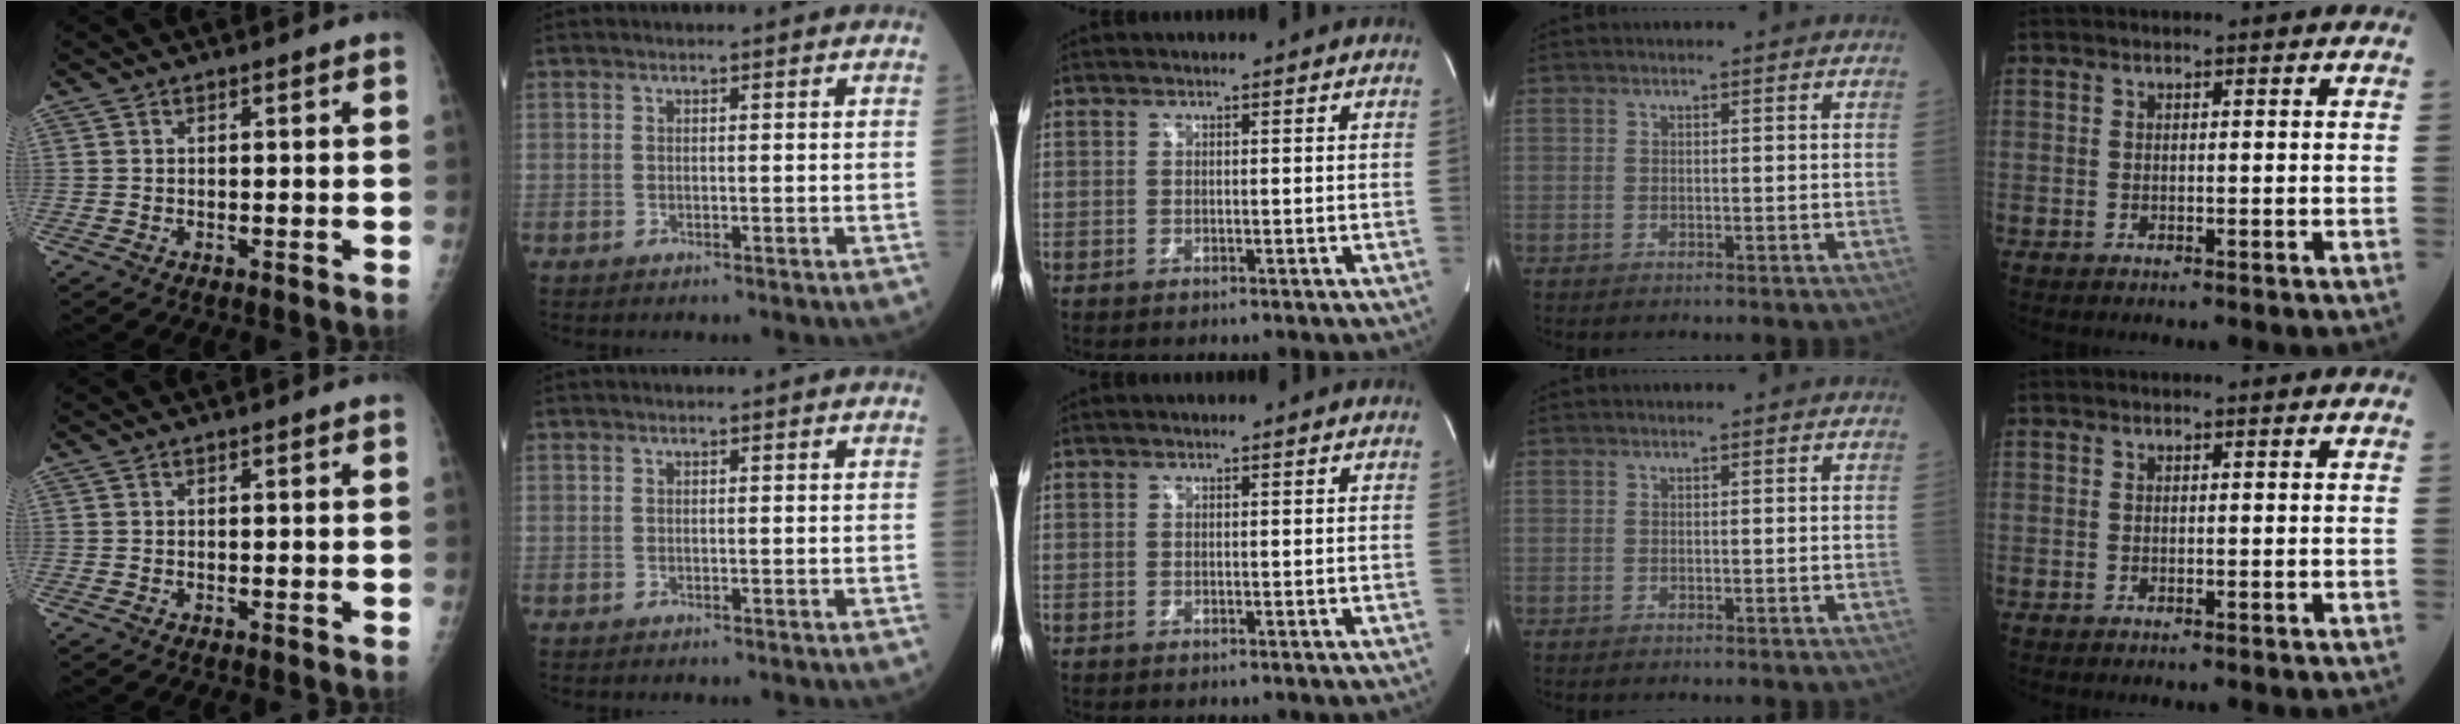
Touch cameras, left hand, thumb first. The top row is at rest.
{}